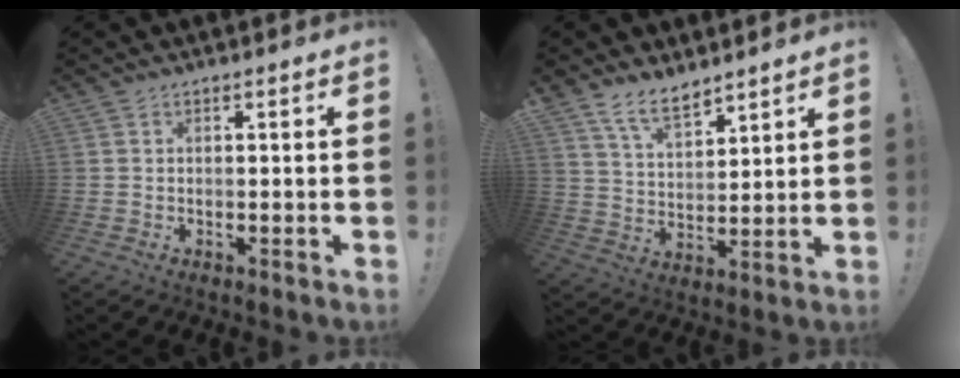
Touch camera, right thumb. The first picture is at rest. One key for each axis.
{"total": 9.5, "fx": 7.5, "fy": 4.0, "fz": 4.3, "tx": -0.082, "ty": -0.044, "tz": 0.145}